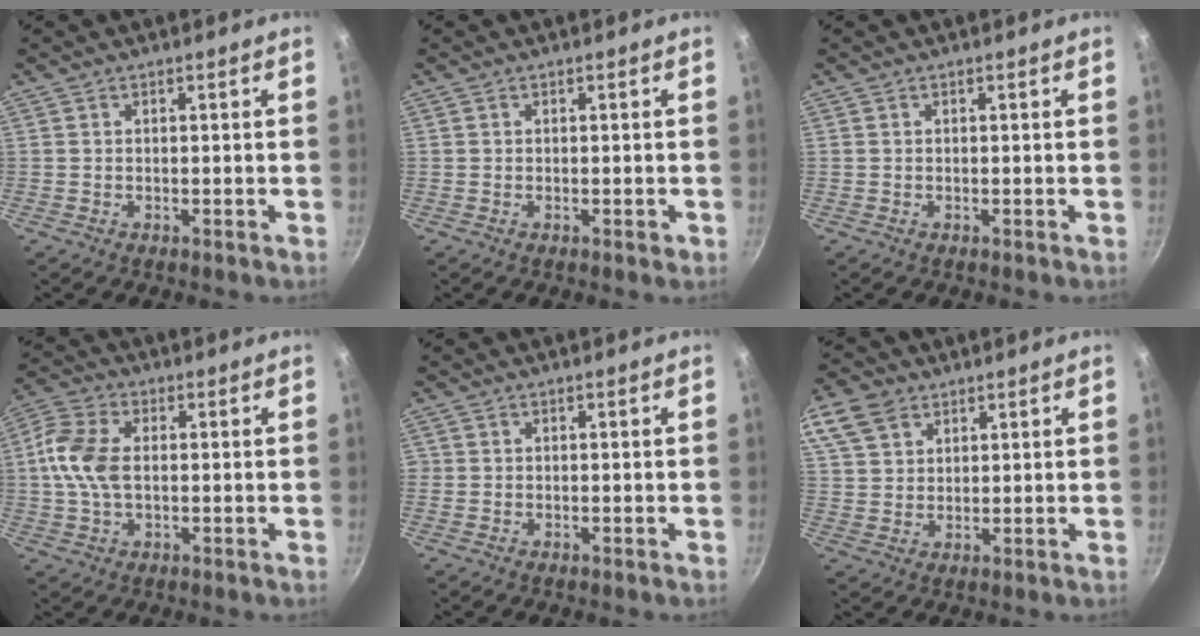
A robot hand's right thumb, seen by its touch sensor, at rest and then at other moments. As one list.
[{"total": 1.0, "force": [-0.2, 0.6, 0.8], "torque": [-0.009, 0.002, -0.003]}, {"total": 0.0}, {"total": 9.6, "force": [0.4, 5.9, 7.6], "torque": [-0.155, 0.018, -0.004]}, {"total": 0.5, "force": [-0.1, 0.5, 0.0], "torque": [0.002, 0.000, -0.004]}, {"total": 10.2, "force": [5.5, 7.2, 4.8], "torque": [-0.090, 0.002, 0.104]}]